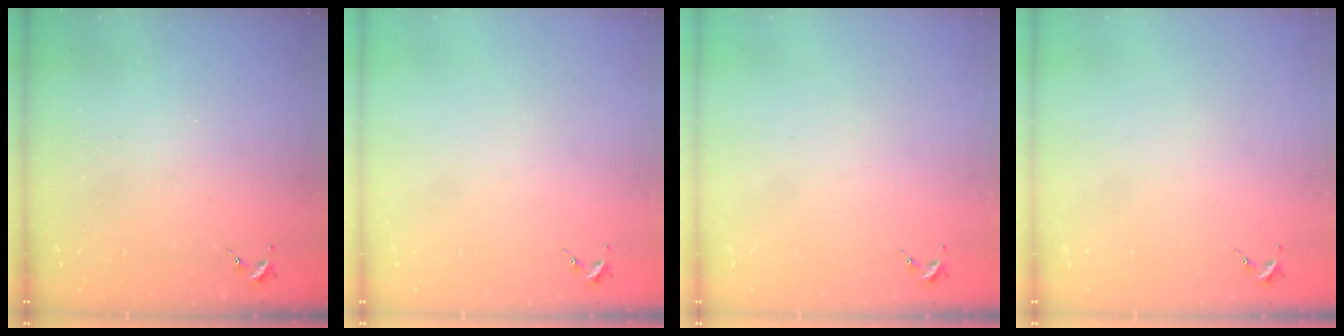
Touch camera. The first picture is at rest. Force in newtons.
{"total": 0.0}
{"total": 0.0}
{"total": 0.0}